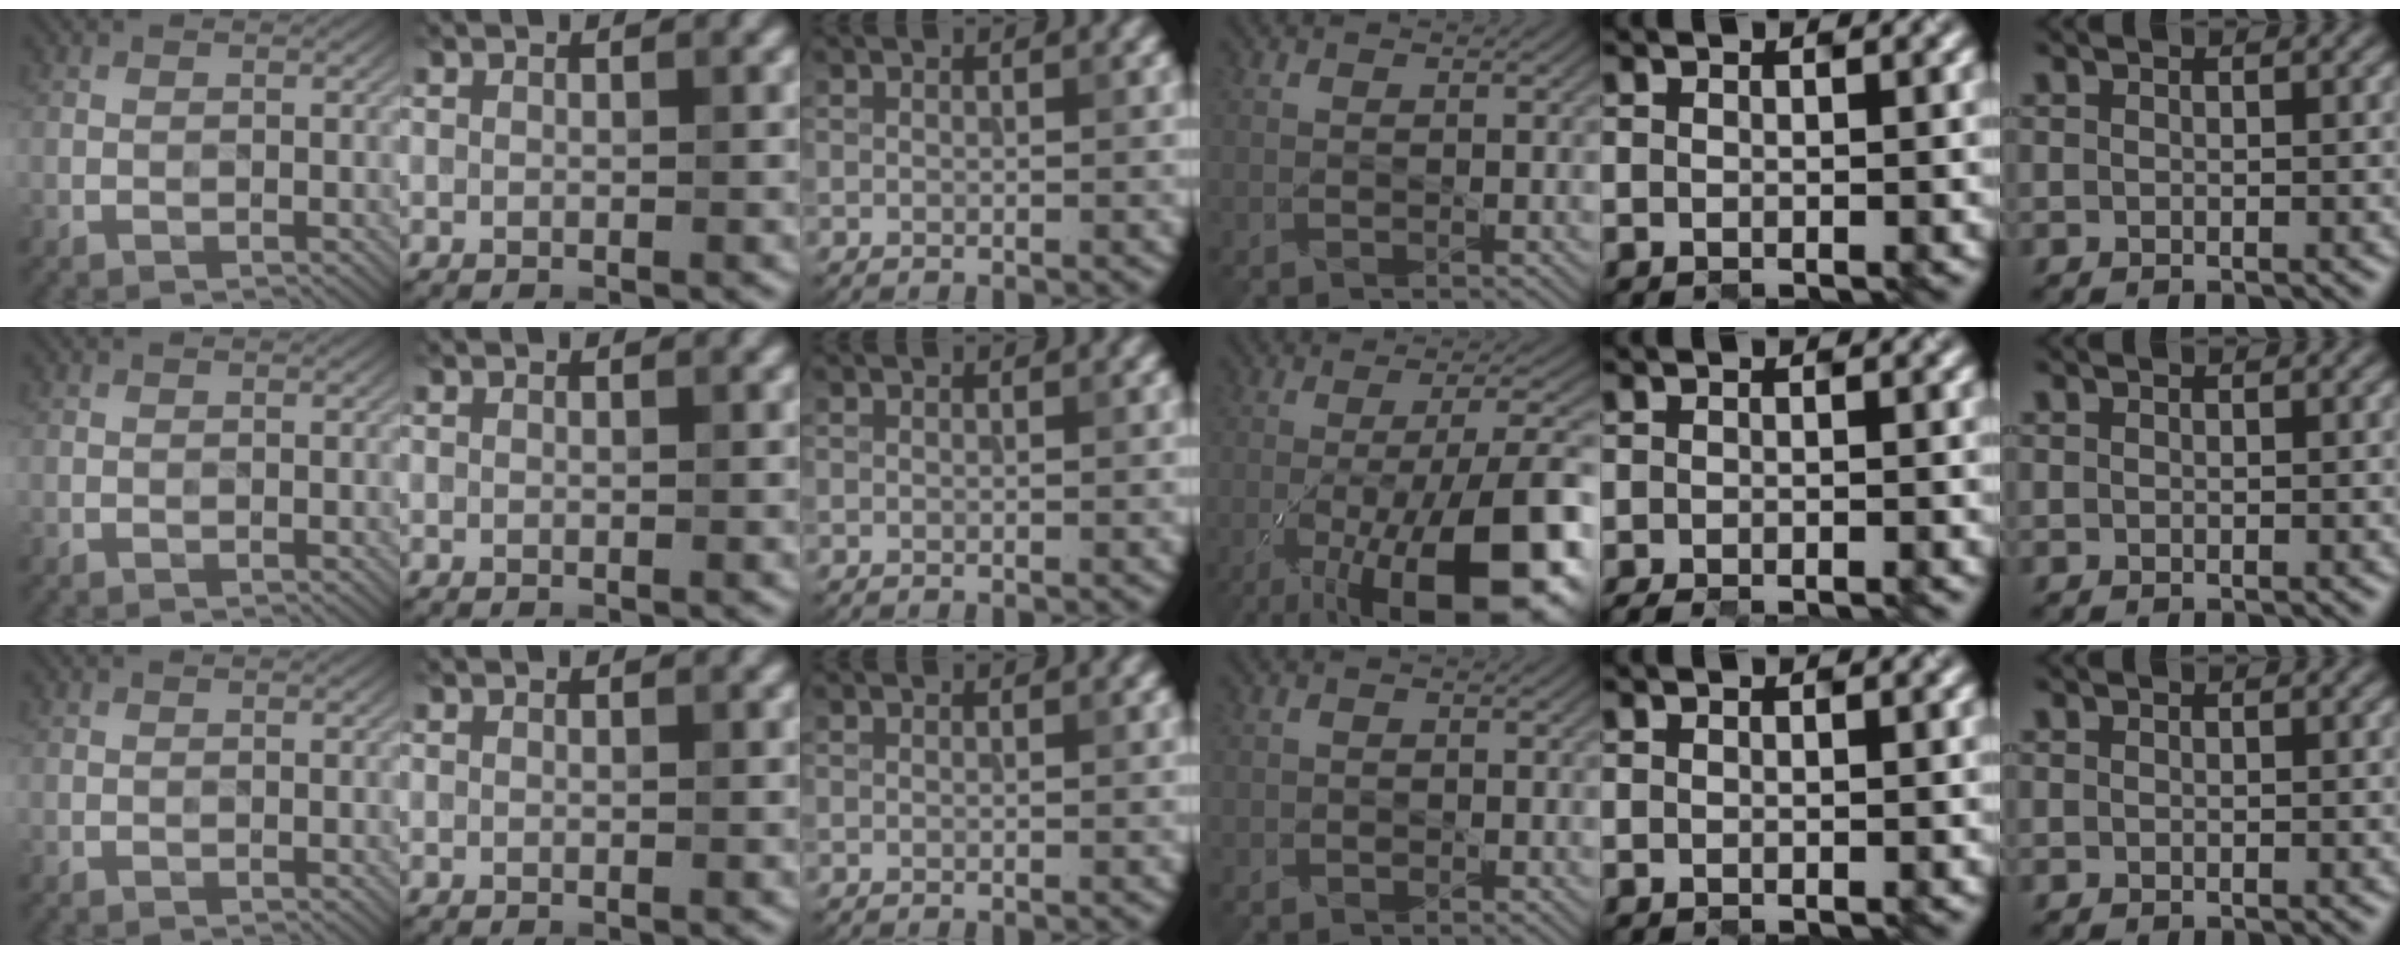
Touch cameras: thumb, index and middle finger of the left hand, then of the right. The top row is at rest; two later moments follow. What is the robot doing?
{"motion": "open", "object": "folder"}